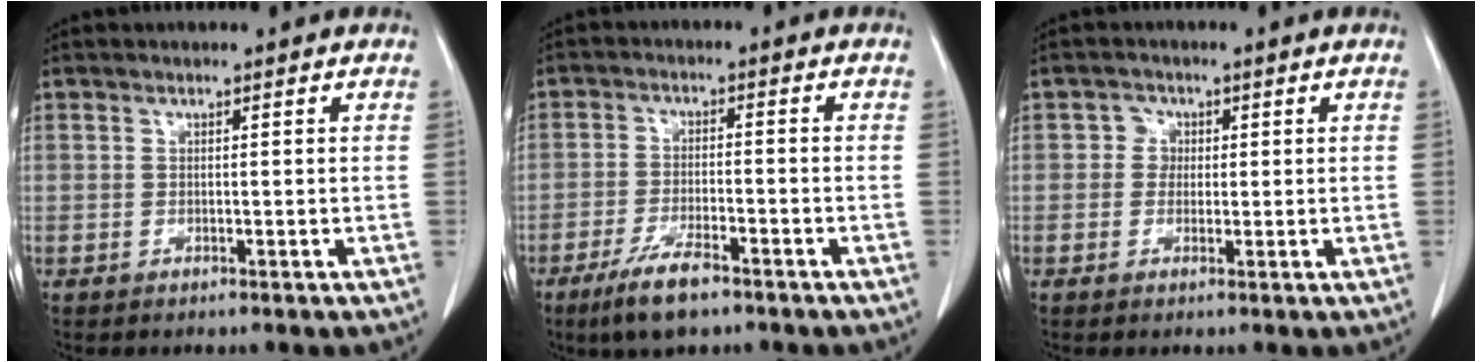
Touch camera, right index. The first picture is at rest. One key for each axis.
{"total": 7.1, "fx": -4.9, "fy": 1.5, "fz": 4.9, "tx": -0.100, "ty": -0.011, "tz": -0.083}
{"total": 2.2, "fx": 0.4, "fy": 2.1, "fz": 0.5, "tx": 0.001, "ty": 0.006, "tz": 0.003}